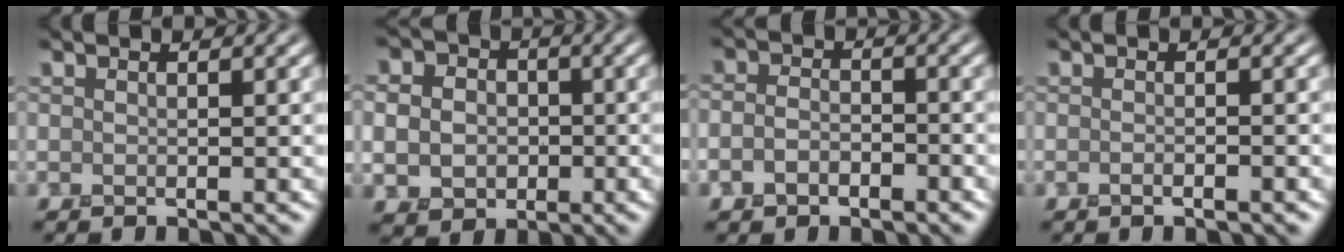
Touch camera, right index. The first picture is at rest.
{"total": 6.9, "force": [0.0, 6.0, 3.4], "torque": [-0.063, 0.012, -0.017]}
{"total": 2.5, "force": [-1.2, 1.7, 1.3], "torque": [-0.023, 0.002, -0.028]}
{"total": 1.5, "force": [-0.7, 0.4, 1.2], "torque": [-0.013, 0.001, -0.013]}